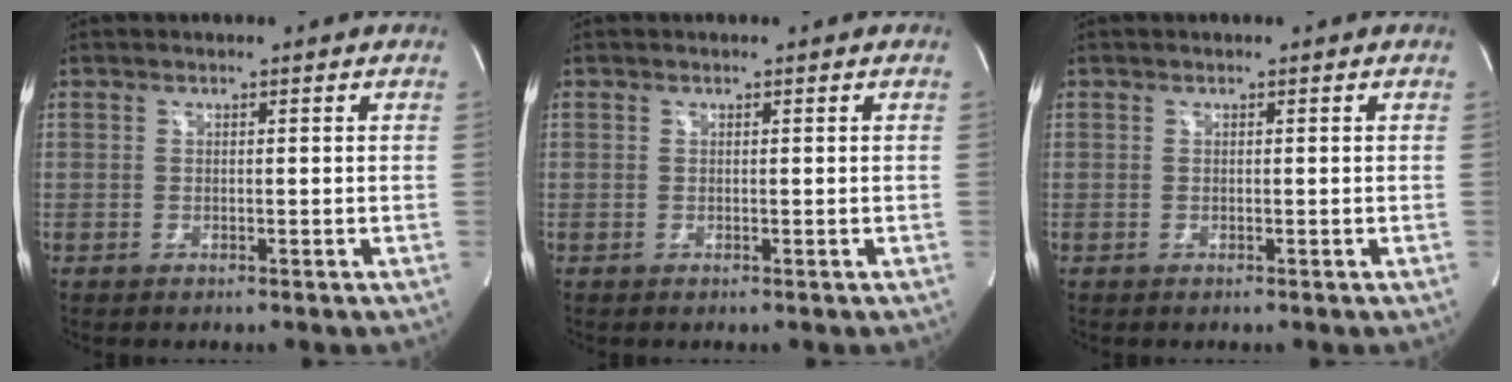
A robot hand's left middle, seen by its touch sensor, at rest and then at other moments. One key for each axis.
{"total": 0.0}
{"total": 0.0}